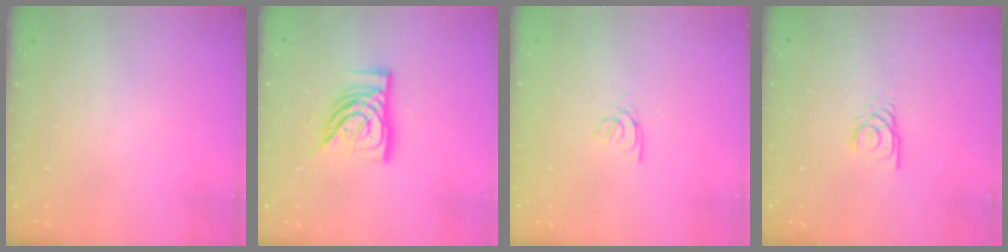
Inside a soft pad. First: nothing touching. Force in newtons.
{"total": 14.5, "press": 14.5, "slide": 1.0}
{"total": 2.9, "press": 2.9, "slide": 0.3}
{"total": 2.9, "press": 2.9, "slide": 0.2}